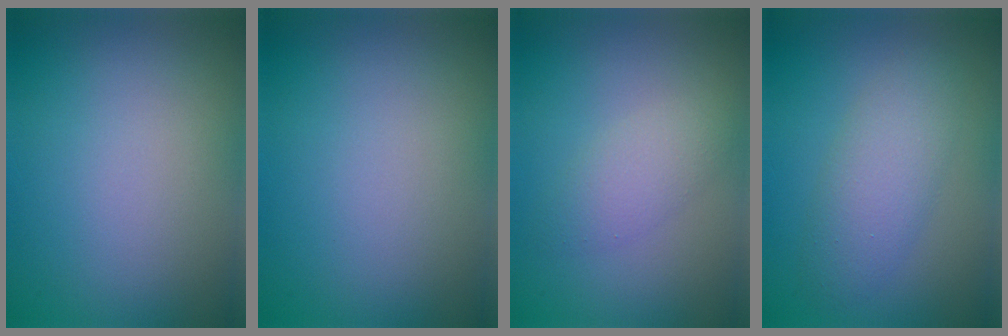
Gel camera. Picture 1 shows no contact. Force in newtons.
{"total": 0.0}
{"total": 2.2, "press": 2.2, "slide": 0.0}
{"total": 3.8, "press": 3.8, "slide": 0.1}